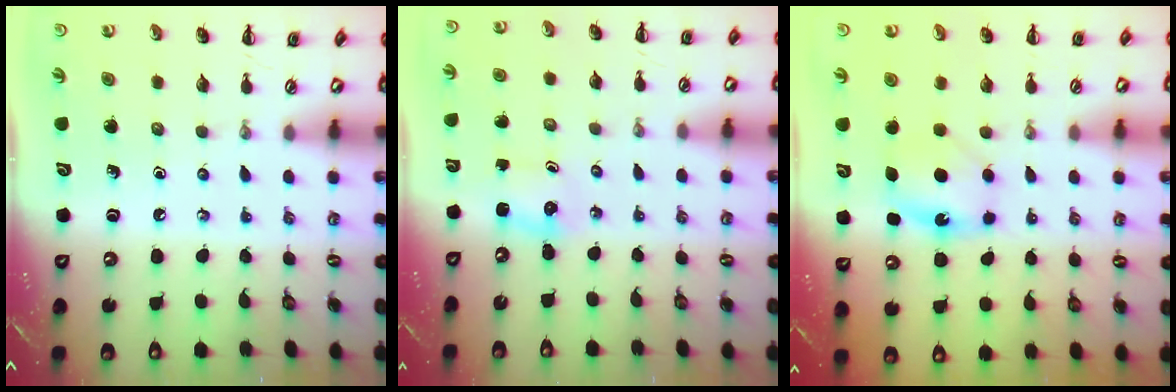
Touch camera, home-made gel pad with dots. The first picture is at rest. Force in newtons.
{"total": 1.3, "press": 1.2, "slide": 0.3}
{"total": 5.3, "press": 5.2, "slide": 1.2}